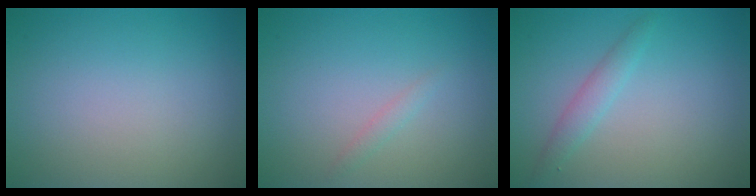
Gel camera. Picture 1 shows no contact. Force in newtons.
{"total": 0.7, "press": 0.7, "slide": 0.0}
{"total": 1.6, "press": 1.6, "slide": 0.1}